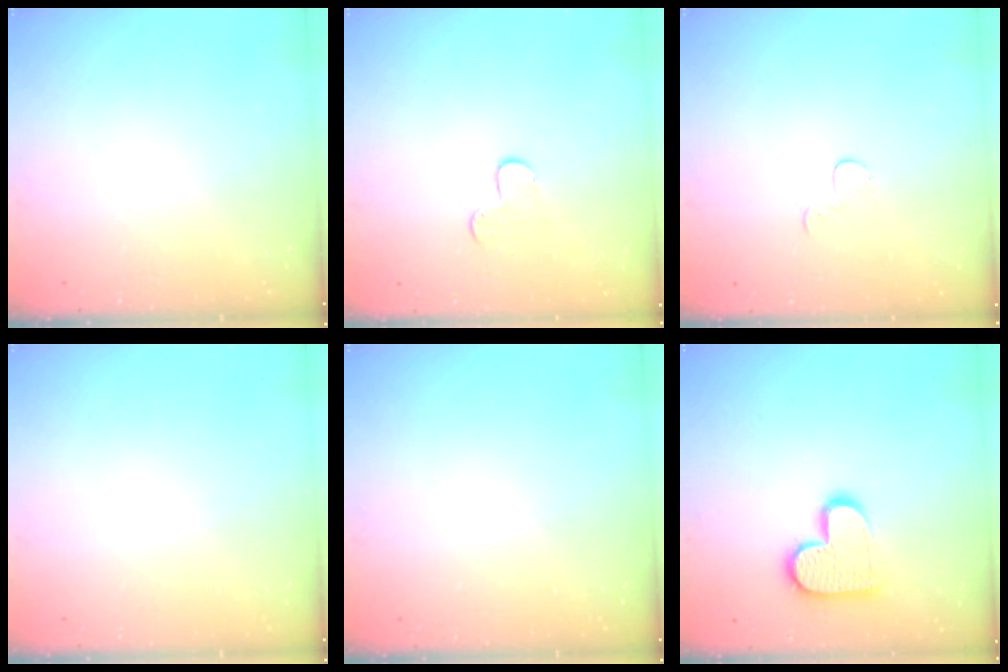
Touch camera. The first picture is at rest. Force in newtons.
{"total": 6.2, "press": 6.2, "slide": 0.6}
{"total": 3.0, "press": 3.0, "slide": 0.3}
{"total": 0.0}
{"total": 0.0}
{"total": 13.5, "press": 13.5, "slide": 0.8}